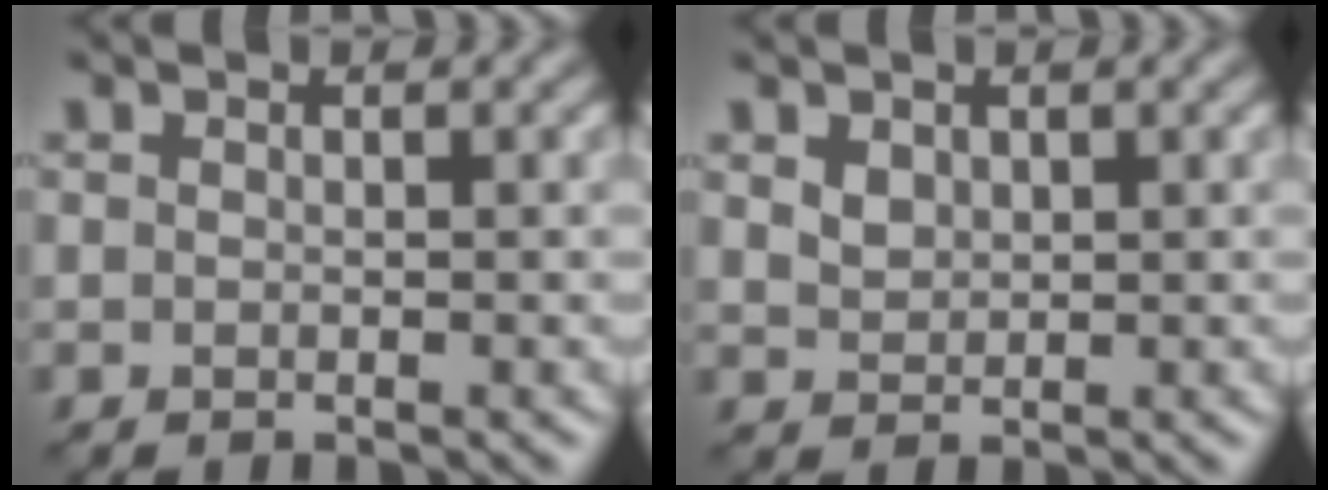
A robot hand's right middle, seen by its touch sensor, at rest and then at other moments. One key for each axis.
{"total": 1.7, "fx": 1.0, "fy": 1.2, "fz": 0.7, "tx": -0.016, "ty": -0.001, "tz": 0.019}